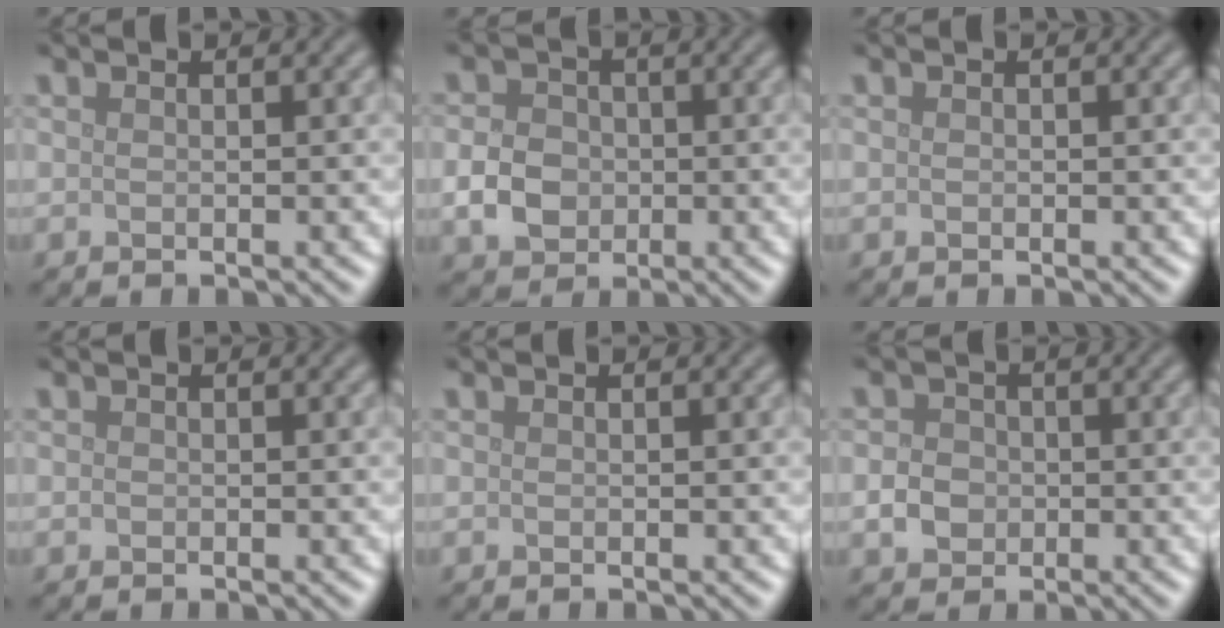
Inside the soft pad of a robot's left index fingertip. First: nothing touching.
{"total": 3.6, "force": [-0.7, 3.1, 1.9], "torque": [-0.035, 0.002, -0.017]}
{"total": 0.0}
{"total": 0.0}
{"total": 0.0}
{"total": 2.4, "force": [-0.5, 2.1, 1.0], "torque": [-0.016, 0.001, -0.014]}